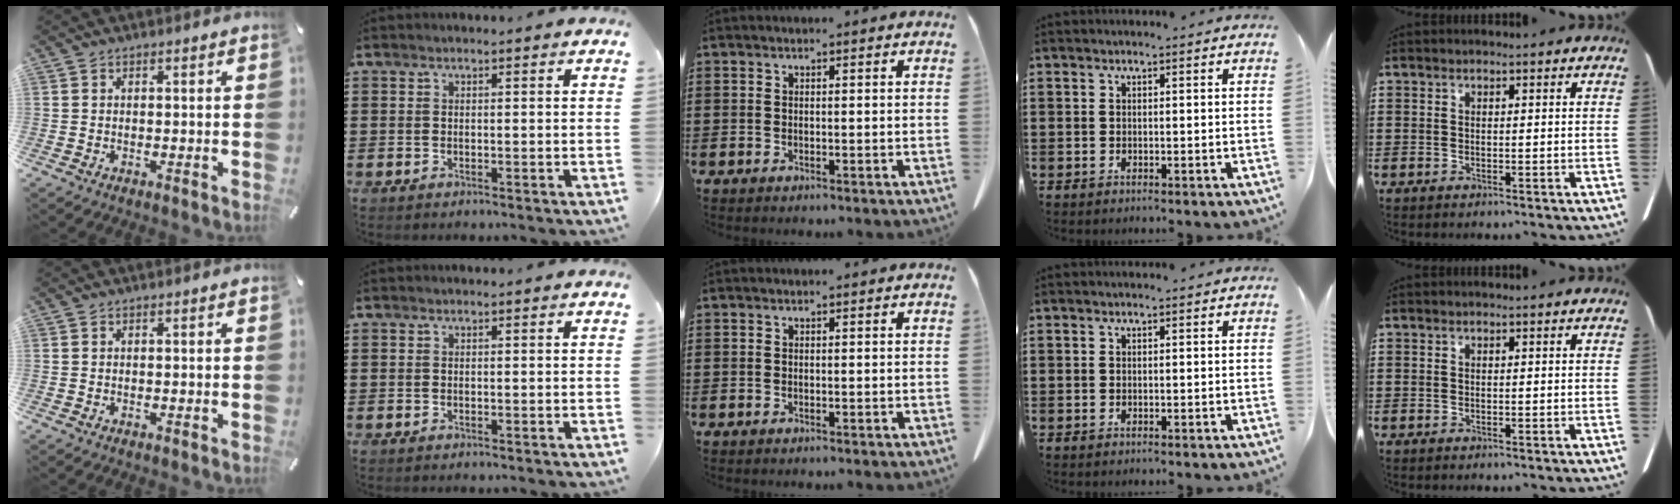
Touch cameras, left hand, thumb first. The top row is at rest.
{}